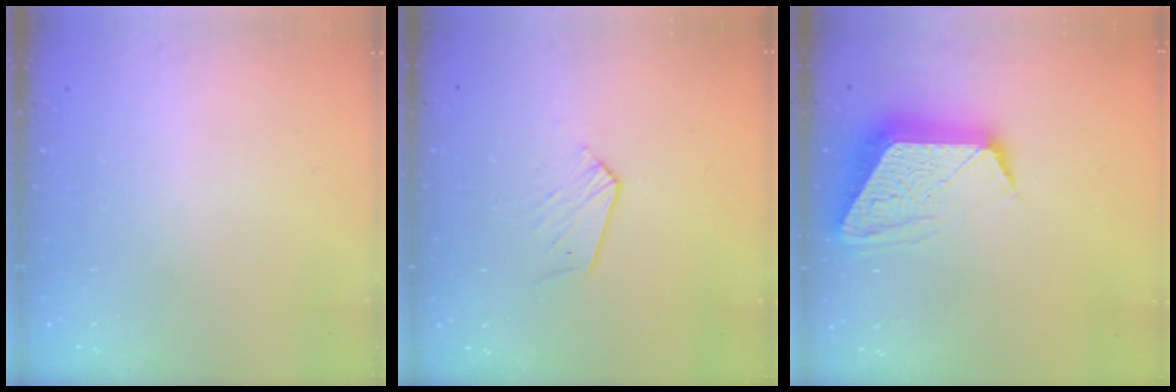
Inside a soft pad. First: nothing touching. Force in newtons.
{"total": 4.7, "press": 4.7, "slide": 0.4}
{"total": 13.4, "press": 13.4, "slide": 0.9}